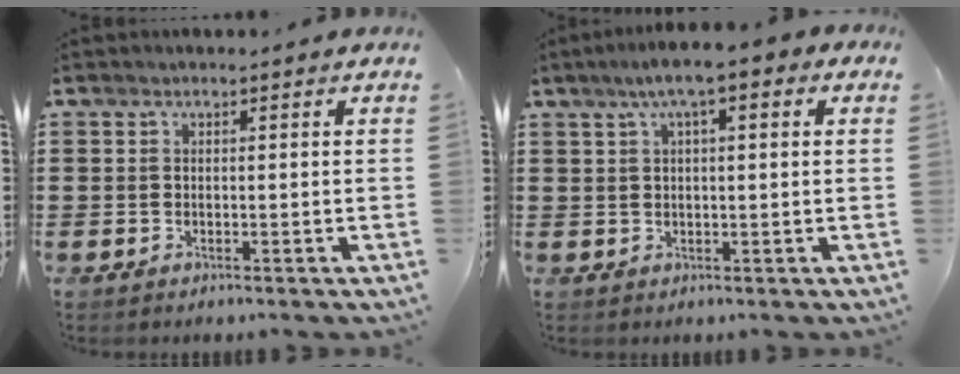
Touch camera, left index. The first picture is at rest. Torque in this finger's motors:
{"motor_torque": [1.79, -0.35, 0.78, 0.17]}